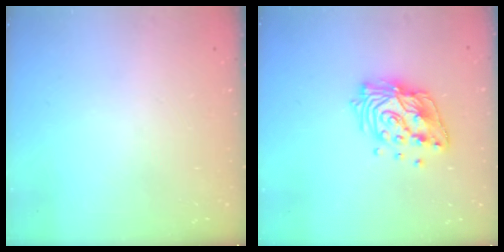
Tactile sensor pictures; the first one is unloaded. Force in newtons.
{"total": 15.9, "press": 15.8, "slide": 1.8}